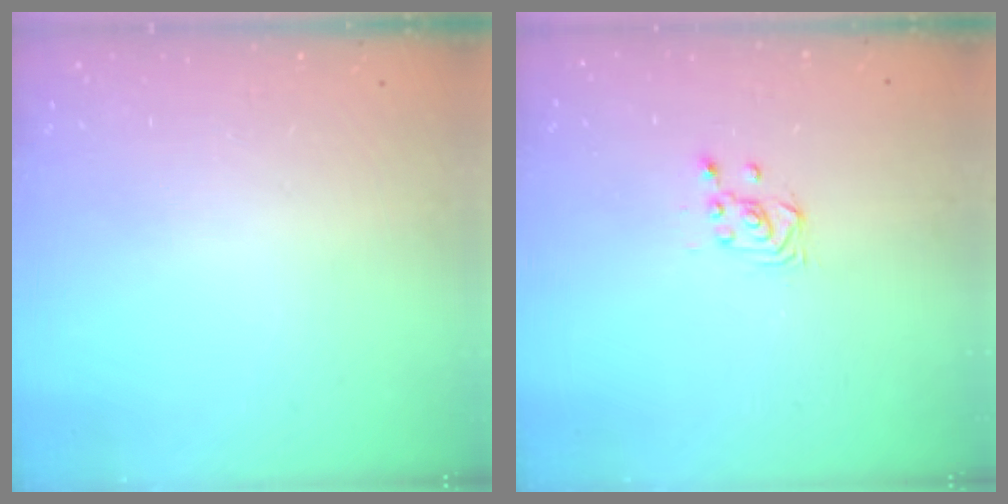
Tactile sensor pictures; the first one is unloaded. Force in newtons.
{"total": 3.5, "press": 3.4, "slide": 0.8}